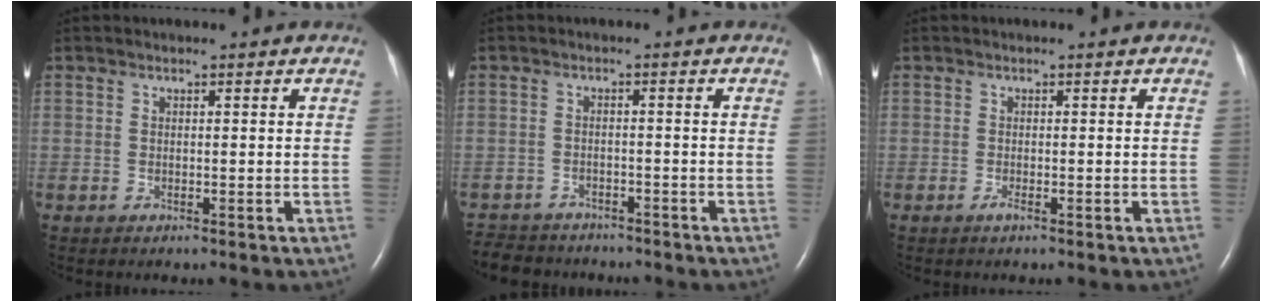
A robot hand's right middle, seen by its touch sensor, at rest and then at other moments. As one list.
[{"total": 8.4, "force": [-7.6, 3.2, 1.7], "torque": [-0.037, -0.003, -0.111]}, {"total": 0.7, "force": [-0.4, 0.0, 0.5], "torque": [-0.013, -0.002, -0.008]}]